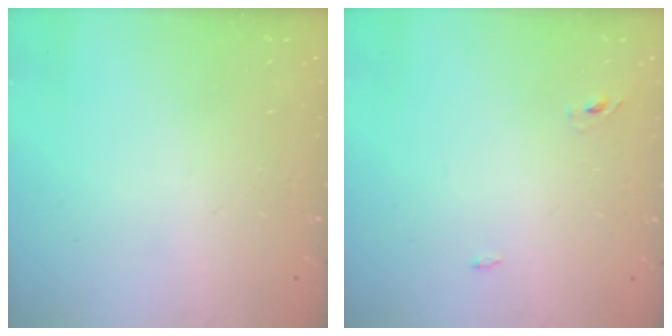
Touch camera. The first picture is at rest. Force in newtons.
{"total": 2.4, "press": 2.2, "slide": 1.0}